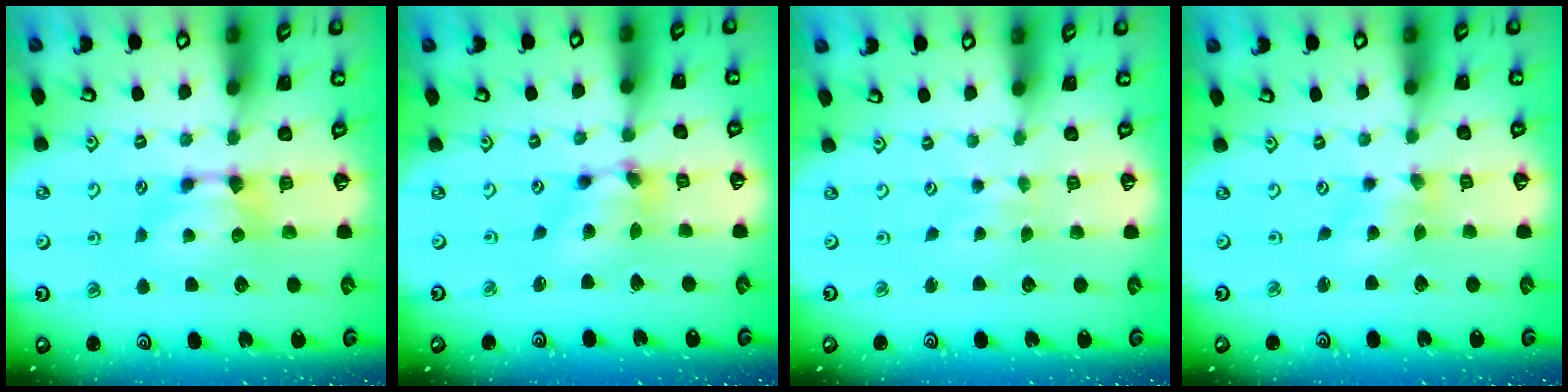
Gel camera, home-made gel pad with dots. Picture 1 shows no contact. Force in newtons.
{"total": 5.4, "press": 5.1, "slide": 1.7}
{"total": 2.9, "press": 2.9, "slide": 0.4}
{"total": 1.9, "press": 1.5, "slide": 1.2}